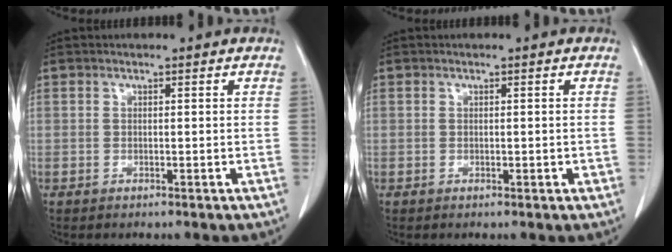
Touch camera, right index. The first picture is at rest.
{"total": 0.9, "force": [-0.1, 0.6, 0.7], "torque": [-0.010, 0.006, 0.002]}